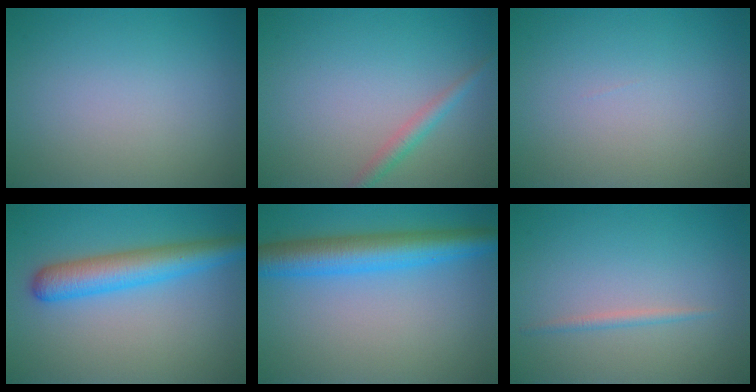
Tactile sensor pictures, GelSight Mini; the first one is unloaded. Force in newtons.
{"total": 1.8, "press": 1.8, "slide": 0.0}
{"total": 0.0}
{"total": 5.1, "press": 5.1, "slide": 0.1}
{"total": 6.2, "press": 6.2, "slide": 0.2}
{"total": 0.9, "press": 0.9, "slide": 0.0}